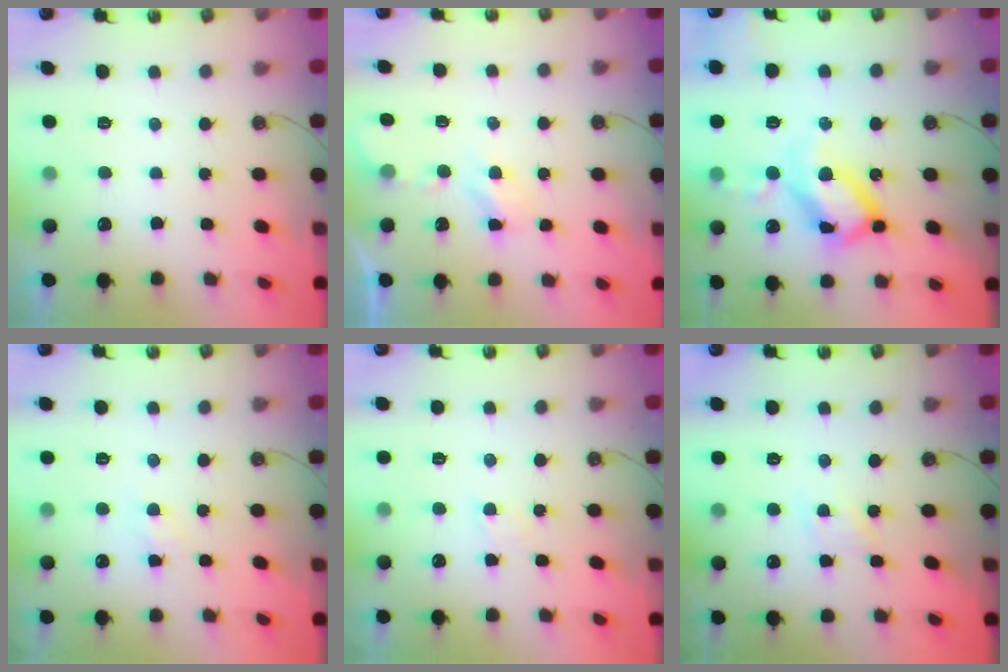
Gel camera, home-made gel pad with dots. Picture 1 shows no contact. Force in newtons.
{"total": 3.4, "press": 3.3, "slide": 0.5}
{"total": 20.3, "press": 20.2, "slide": 1.8}
{"total": 4.9, "press": 4.9, "slide": 0.7}
{"total": 2.8, "press": 2.8, "slide": 0.3}
{"total": 4.9, "press": 4.9, "slide": 0.6}